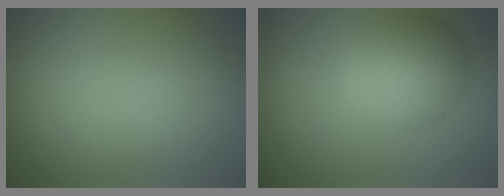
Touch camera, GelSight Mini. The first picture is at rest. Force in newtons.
{"total": 6.0, "press": 6.0, "slide": 0.1}